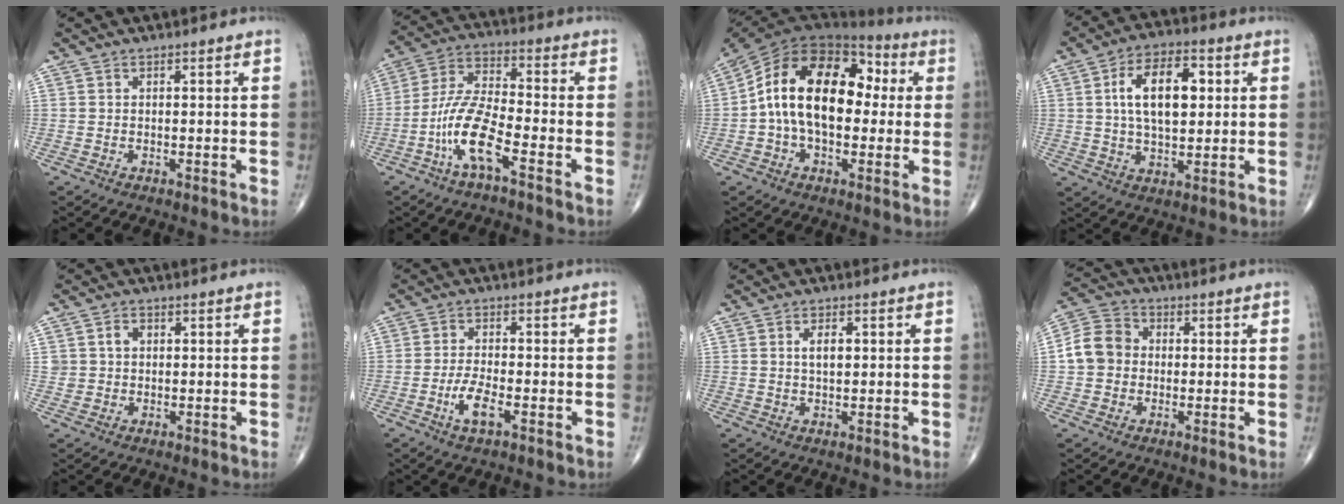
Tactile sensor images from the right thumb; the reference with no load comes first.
{"total": 11.0, "force": [-5.2, 2.6, 9.3], "torque": [-0.204, 0.033, -0.107]}
{"total": 19.8, "force": [1.1, 12.0, 15.8], "torque": [-0.251, 0.043, 0.008]}
{"total": 13.2, "force": [2.5, 7.2, 10.9], "torque": [-0.165, 0.006, 0.039]}
{"total": 2.9, "force": [0.6, 2.5, 1.3], "torque": [-0.008, 0.002, 0.012]}
{"total": 5.1, "force": [-2.1, 1.6, 4.3], "torque": [-0.090, 0.007, -0.041]}
{"total": 3.3, "force": [0.6, 1.7, 2.7], "torque": [-0.043, -0.002, 0.010]}
{"total": 8.1, "force": [-0.1, 7.0, 4.0], "torque": [-0.063, 0.024, -0.016]}